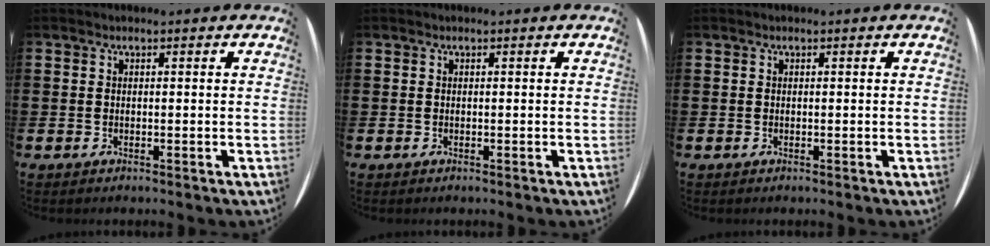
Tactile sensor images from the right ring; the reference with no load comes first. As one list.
[{"total": 0.0}, {"total": 0.0}]